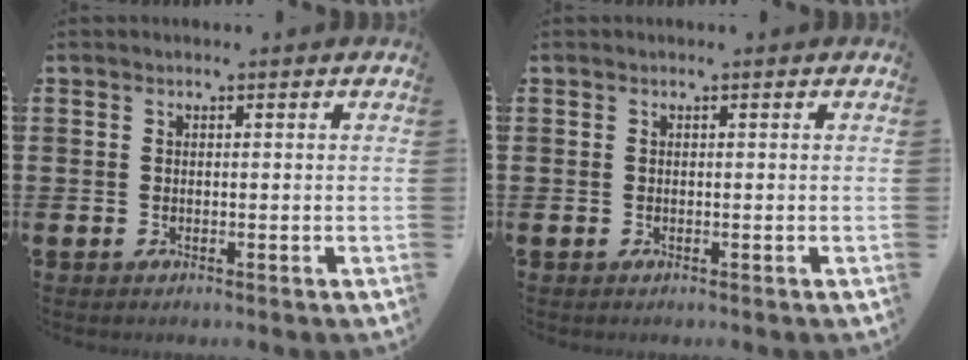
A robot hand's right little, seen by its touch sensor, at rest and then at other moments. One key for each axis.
{"total": 0.0}